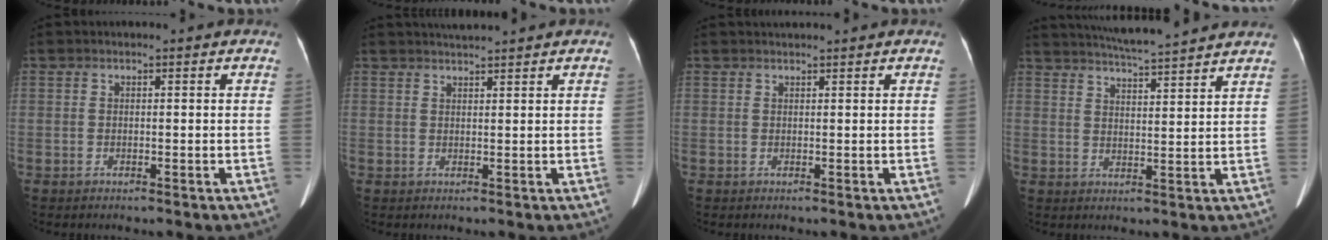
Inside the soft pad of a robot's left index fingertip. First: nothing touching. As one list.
[{"total": 3.1, "force": [3.0, -0.6, 0.9], "torque": [-0.011, 0.018, 0.054]}, {"total": 1.5, "force": [1.4, -0.3, 0.3], "torque": [-0.004, 0.018, 0.032]}, {"total": 12.0, "force": [11.0, -0.7, 4.7], "torque": [-0.088, 0.015, 0.158]}]